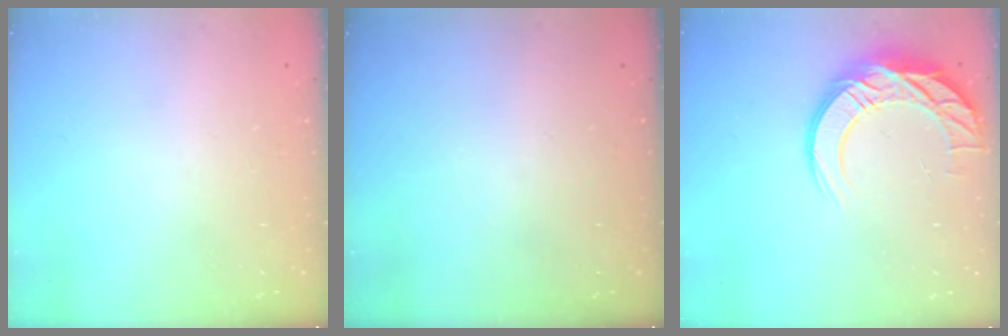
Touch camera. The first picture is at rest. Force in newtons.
{"total": 0.0}
{"total": 14.6, "press": 14.6, "slide": 1.0}